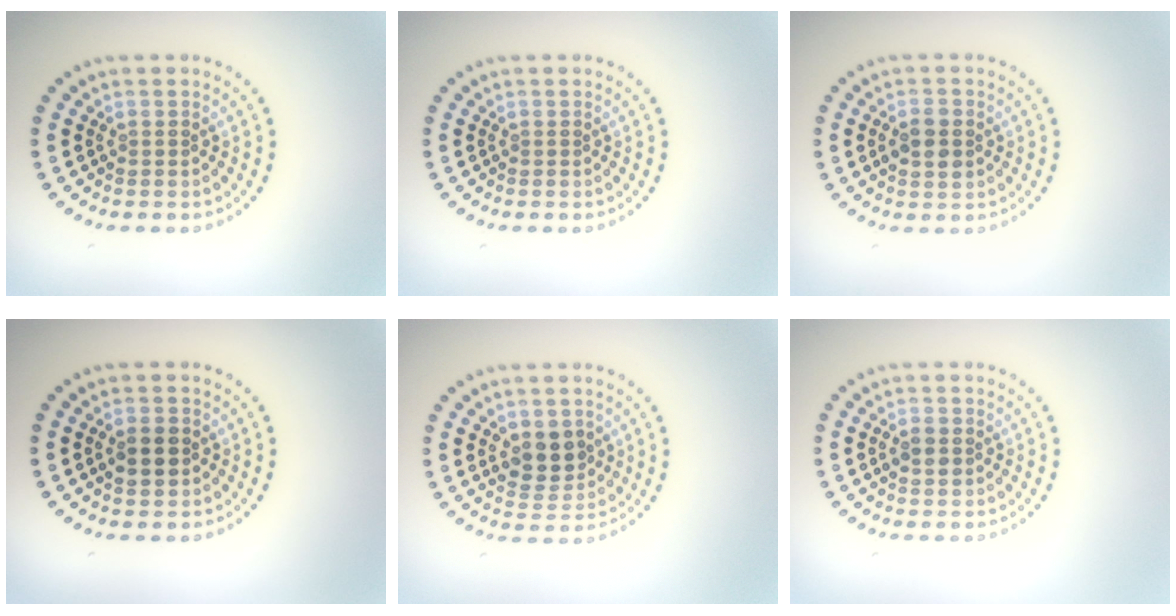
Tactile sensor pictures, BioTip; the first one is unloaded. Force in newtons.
{"total": 0.0}
{"total": 2.7, "press": 2.7, "slide": 0.1}
{"total": 2.5, "press": 2.5, "slide": 0.2}
{"total": 3.4, "press": 3.3, "slide": 0.9}
{"total": 1.6, "press": 1.6, "slide": 0.1}